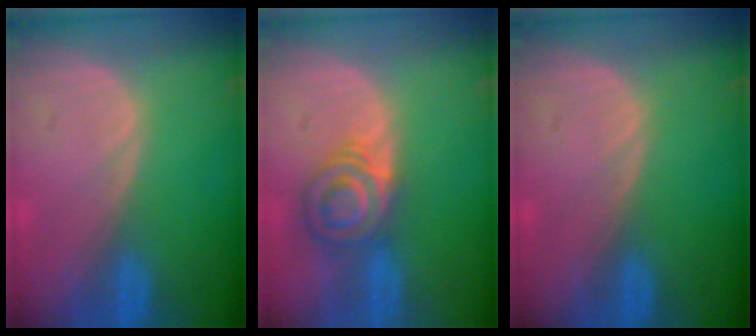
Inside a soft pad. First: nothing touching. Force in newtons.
{"total": 5.9, "press": 5.9, "slide": 0.8}
{"total": 0.0}